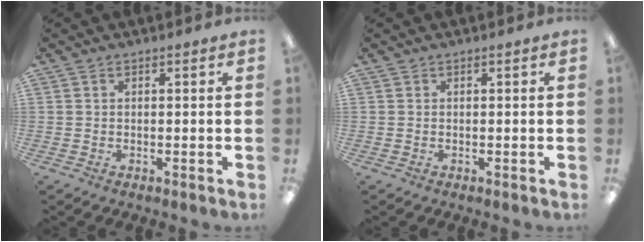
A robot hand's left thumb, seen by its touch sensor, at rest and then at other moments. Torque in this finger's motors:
{"motor_torque": [-0.02, -0.01, 0.05, -0.03, 0.00]}